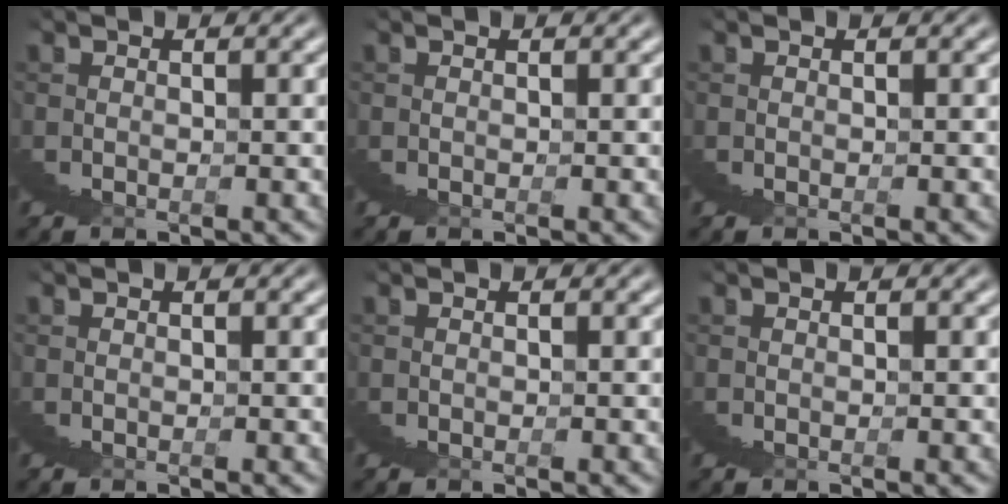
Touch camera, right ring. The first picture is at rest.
{"total": 0.0}
{"total": 0.0}
{"total": 0.0}
{"total": 0.0}
{"total": 0.0}